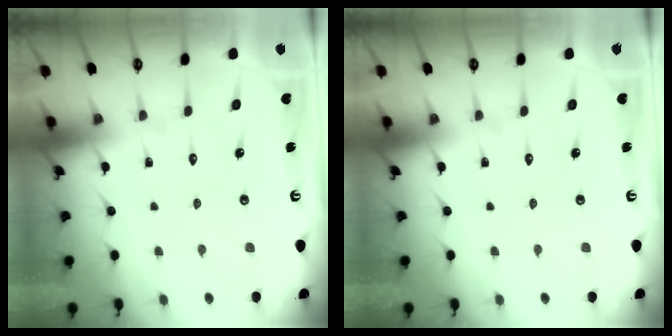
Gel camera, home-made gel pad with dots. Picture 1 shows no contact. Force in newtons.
{"total": 0.0}